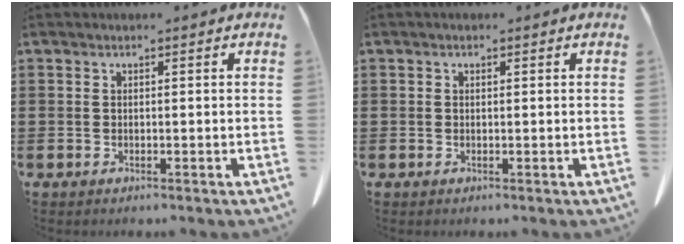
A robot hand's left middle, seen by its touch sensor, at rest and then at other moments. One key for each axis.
{"total": 0.0}